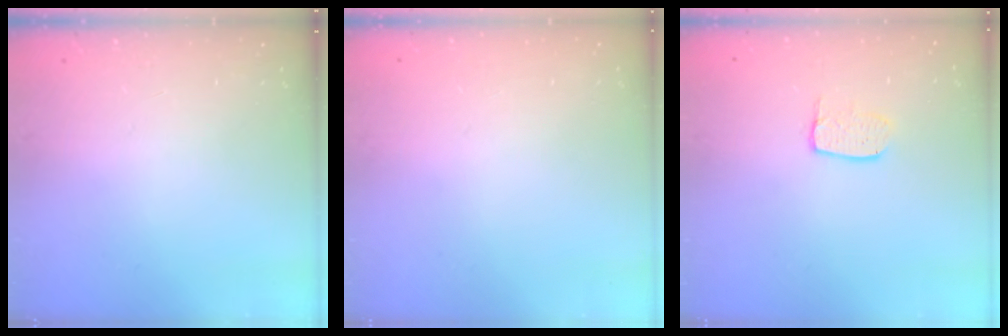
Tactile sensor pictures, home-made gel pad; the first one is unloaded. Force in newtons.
{"total": 0.0}
{"total": 5.5, "press": 5.5, "slide": 0.3}